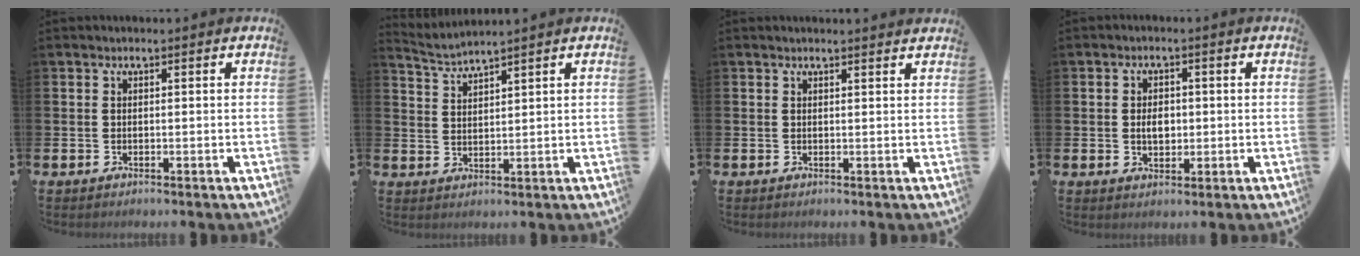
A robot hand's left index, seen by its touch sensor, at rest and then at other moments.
{"total": 2.6, "force": [2.6, -0.6, 0.2], "torque": [-0.016, -0.011, 0.048]}
{"total": 0.8, "force": [0.8, -0.1, 0.2], "torque": [0.006, -0.004, 0.013]}
{"total": 2.9, "force": [0.0, 2.0, 2.1], "torque": [-0.026, 0.002, -0.005]}